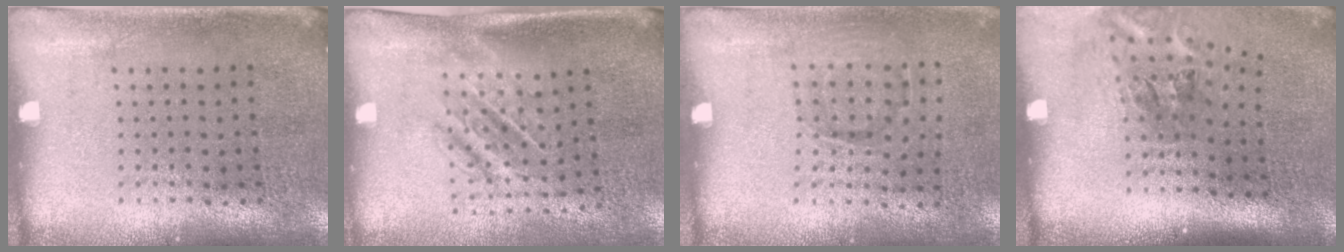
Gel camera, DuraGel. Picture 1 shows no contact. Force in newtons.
{"total": 1.6, "press": 1.2, "slide": 1.0}
{"total": 0.9, "press": 0.6, "slide": 0.7}
{"total": 2.3, "press": 1.3, "slide": 1.9}